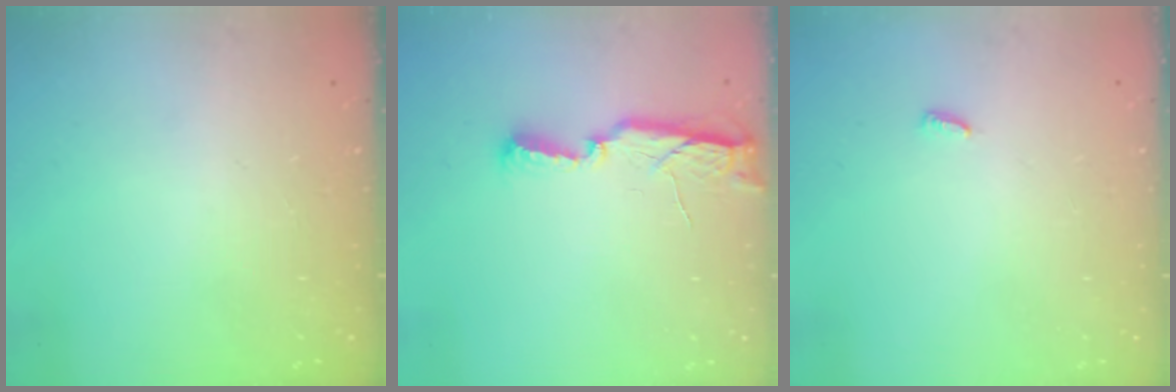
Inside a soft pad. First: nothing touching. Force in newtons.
{"total": 9.0, "press": 7.8, "slide": 4.5}
{"total": 3.5, "press": 3.4, "slide": 0.6}